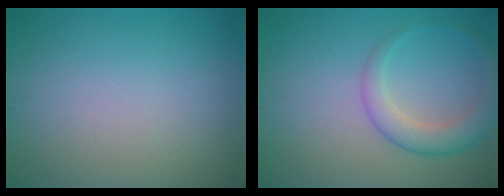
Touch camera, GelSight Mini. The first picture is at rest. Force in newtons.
{"total": 2.9, "press": 2.8, "slide": 0.1}